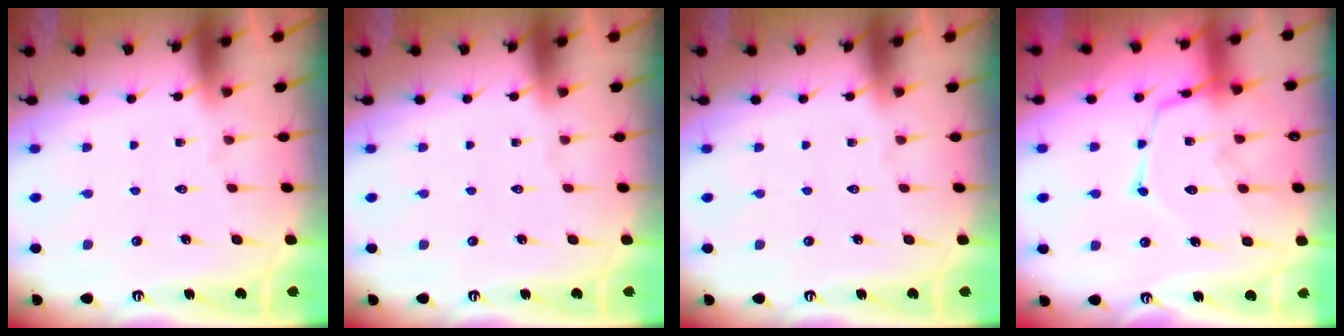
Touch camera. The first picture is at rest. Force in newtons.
{"total": 0.0}
{"total": 0.0}
{"total": 13.7, "press": 13.6, "slide": 1.0}